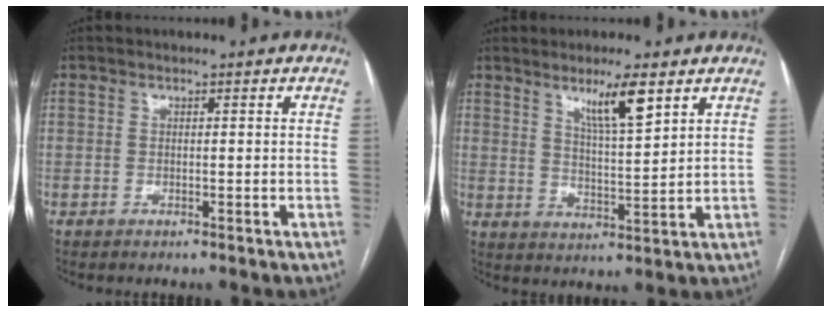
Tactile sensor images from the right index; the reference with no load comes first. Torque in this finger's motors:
{"motor_torque": [0.23, 0.15, 0.12, 0.07]}